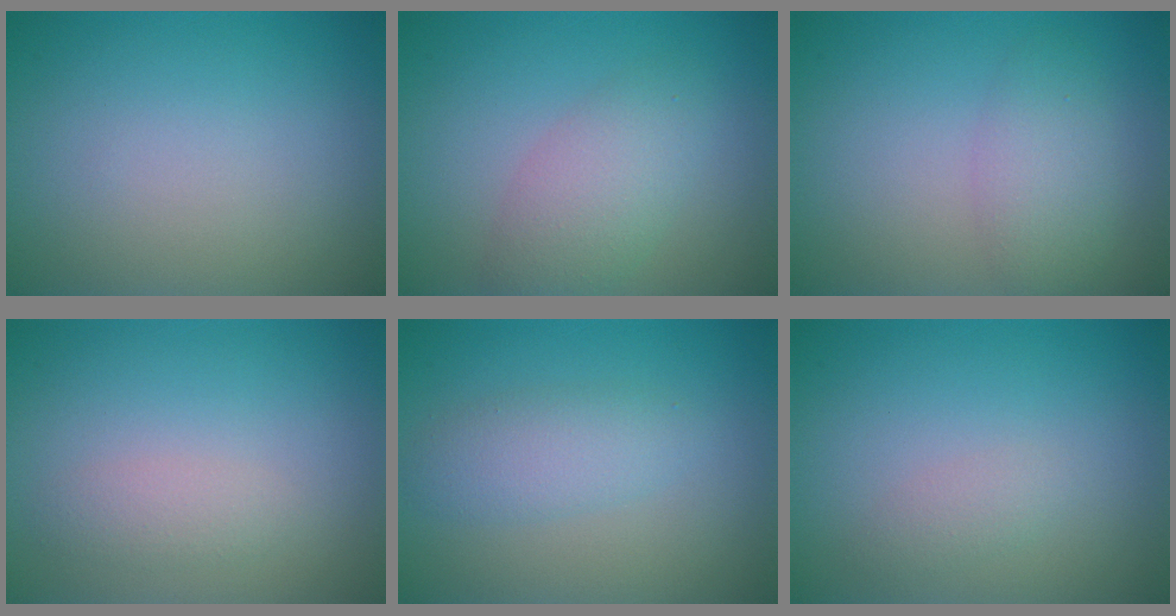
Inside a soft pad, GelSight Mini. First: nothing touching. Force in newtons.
{"total": 2.7, "press": 2.7, "slide": 0.2}
{"total": 2.8, "press": 2.8, "slide": 0.1}
{"total": 1.4, "press": 1.4, "slide": 0.1}
{"total": 2.6, "press": 2.6, "slide": 0.2}
{"total": 1.1, "press": 1.1, "slide": 0.0}